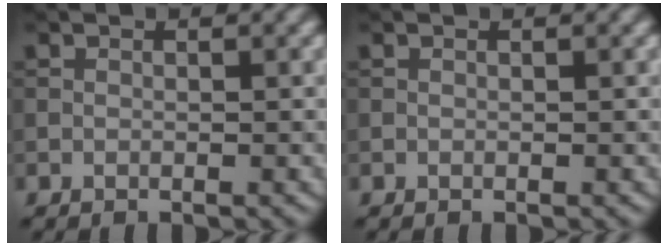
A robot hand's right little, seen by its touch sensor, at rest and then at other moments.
{"total": 0.0}